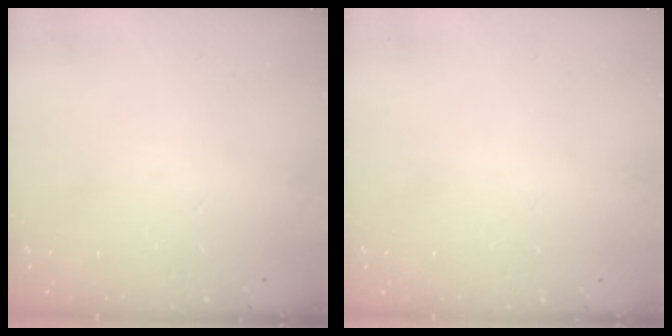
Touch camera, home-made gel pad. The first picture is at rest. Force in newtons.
{"total": 0.0}